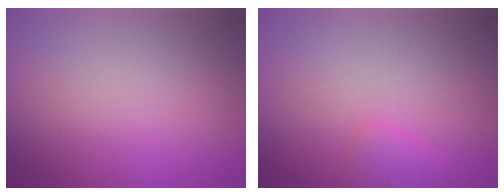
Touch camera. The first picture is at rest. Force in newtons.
{"total": 1.6, "press": 1.6, "slide": 0.1}